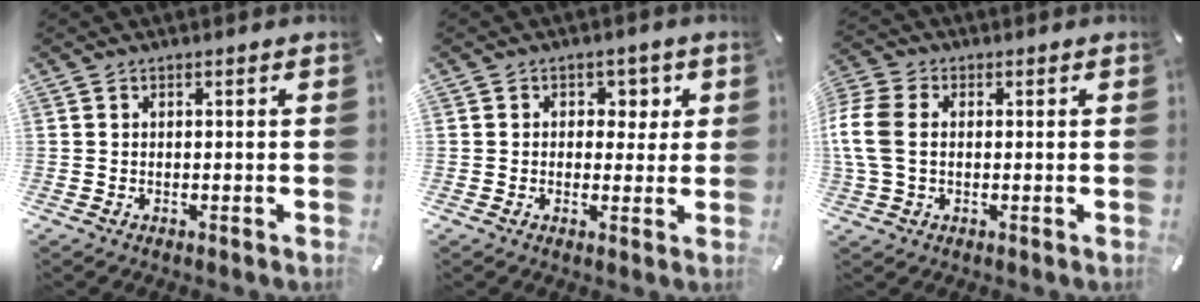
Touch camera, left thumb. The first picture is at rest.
{"total": 4.0, "force": [0.7, 3.6, 1.6], "torque": [-0.009, -0.001, 0.003]}
{"total": 8.8, "force": [0.3, 6.3, 6.2], "torque": [-0.157, 0.003, 0.003]}